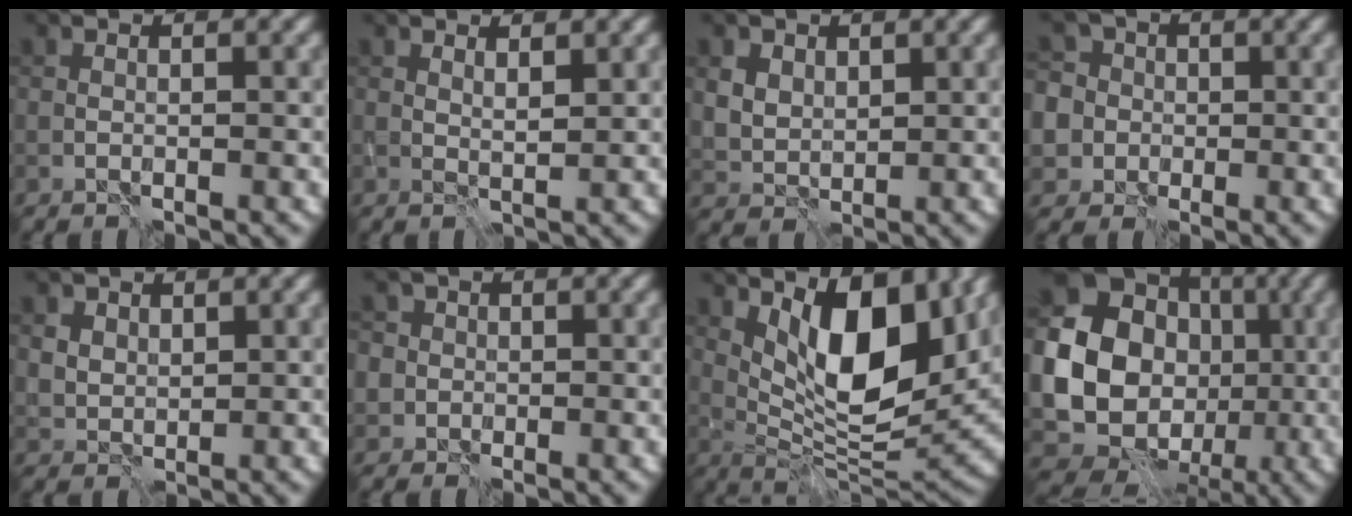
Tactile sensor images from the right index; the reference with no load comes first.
{"total": 1.3, "force": [1.1, 0.2, 0.7], "torque": [-0.014, -0.001, 0.019]}
{"total": 2.6, "force": [1.5, 1.9, 0.9], "torque": [-0.023, -0.006, 0.033]}
{"total": 7.0, "force": [-0.1, 6.7, 2.0], "torque": [-0.036, 0.026, -0.047]}
{"total": 2.0, "force": [1.2, 1.5, 0.5], "torque": [-0.013, -0.004, 0.026]}
{"total": 3.8, "force": [0.3, 3.7, 0.9], "torque": [0.007, 0.024, -0.030]}
{"total": 10.5, "force": [4.1, 4.4, 8.6], "torque": [-0.131, -0.011, 0.076]}
{"total": 20.1, "force": [0.3, 18.5, 7.8], "torque": [-0.175, 0.012, -0.017]}